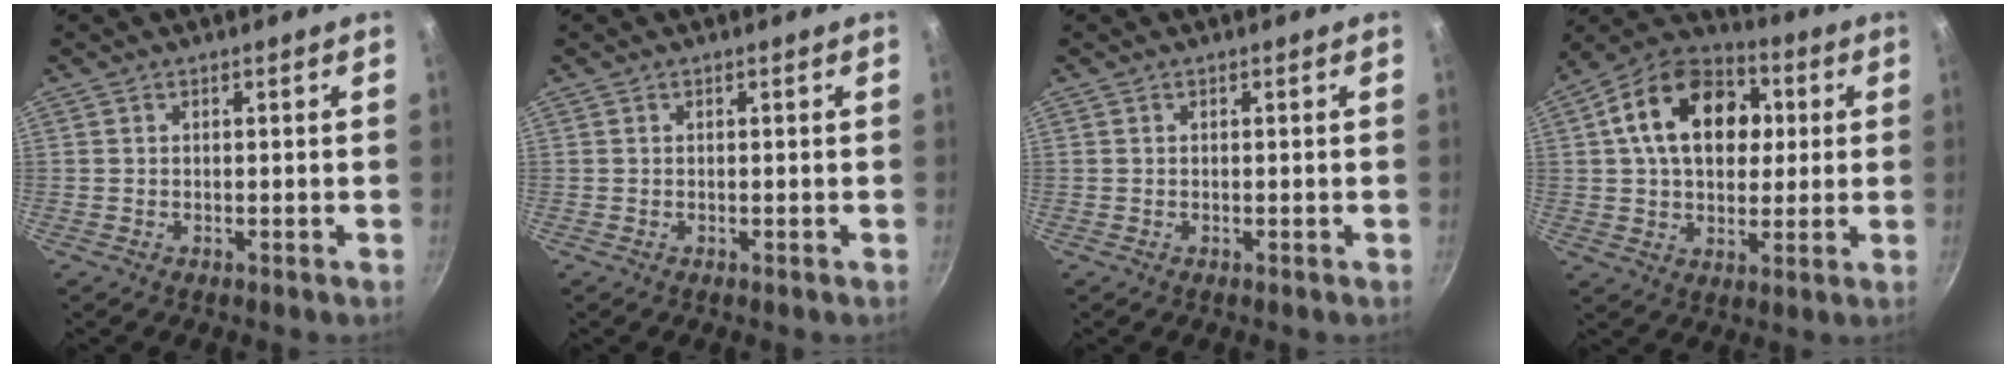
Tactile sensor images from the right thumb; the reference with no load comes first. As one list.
[{"total": 0.0}, {"total": 0.0}, {"total": 19.2, "force": [4.1, 13.4, 13.1], "torque": [-0.185, 0.020, 0.051]}]